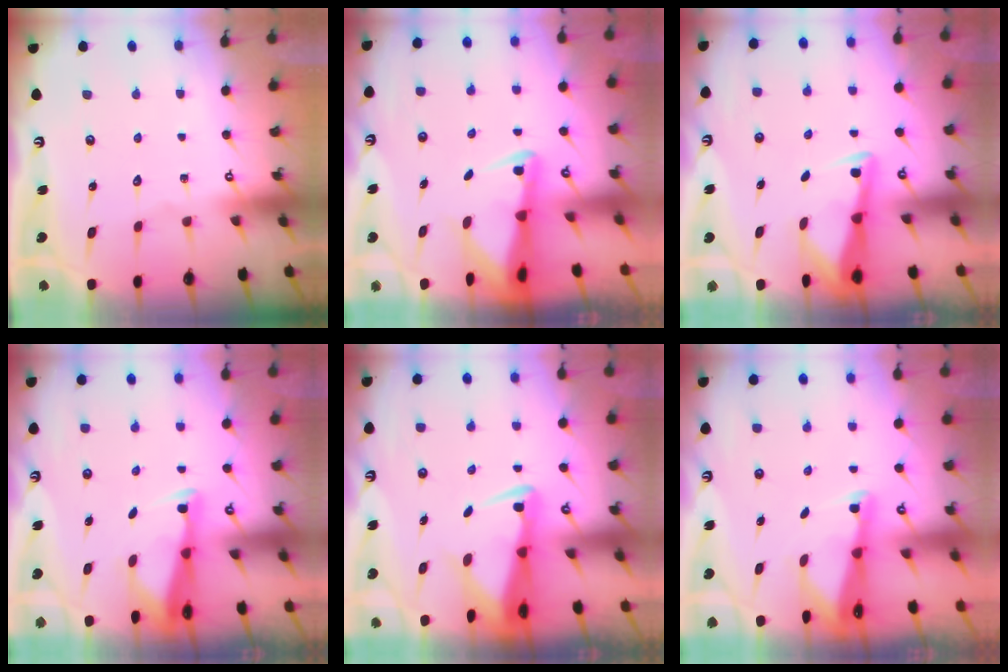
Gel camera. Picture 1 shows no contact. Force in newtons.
{"total": 2.9, "press": 2.9, "slide": 0.6}
{"total": 3.0, "press": 3.0, "slide": 0.4}
{"total": 2.9, "press": 2.8, "slide": 0.7}
{"total": 3.4, "press": 3.3, "slide": 0.6}
{"total": 1.7, "press": 1.7, "slide": 0.3}